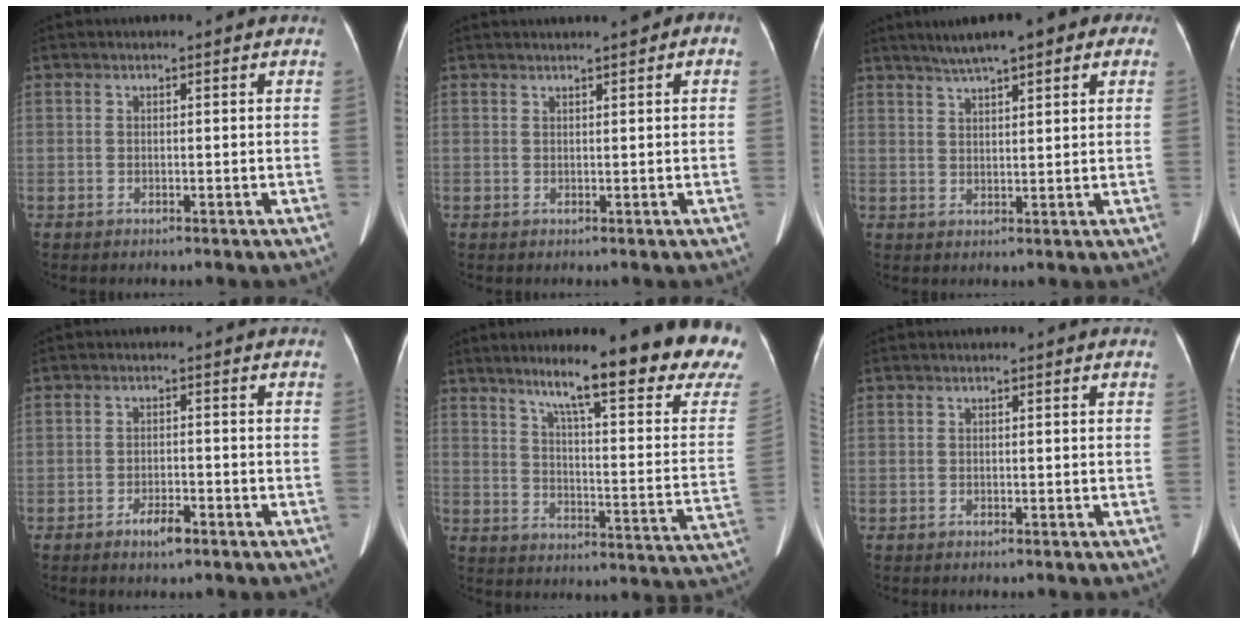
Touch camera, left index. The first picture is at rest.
{"total": 3.4, "force": [1.7, 0.8, 2.8], "torque": [-0.040, 0.024, 0.022]}
{"total": 9.8, "force": [6.4, 2.3, 7.0], "torque": [-0.101, 0.036, 0.088]}
{"total": 2.8, "force": [-1.9, 0.8, 1.9], "torque": [-0.035, 0.000, -0.033]}
{"total": 23.4, "force": [18.3, 0.9, 14.6], "torque": [-0.198, -0.060, 0.234]}
{"total": 0.0}